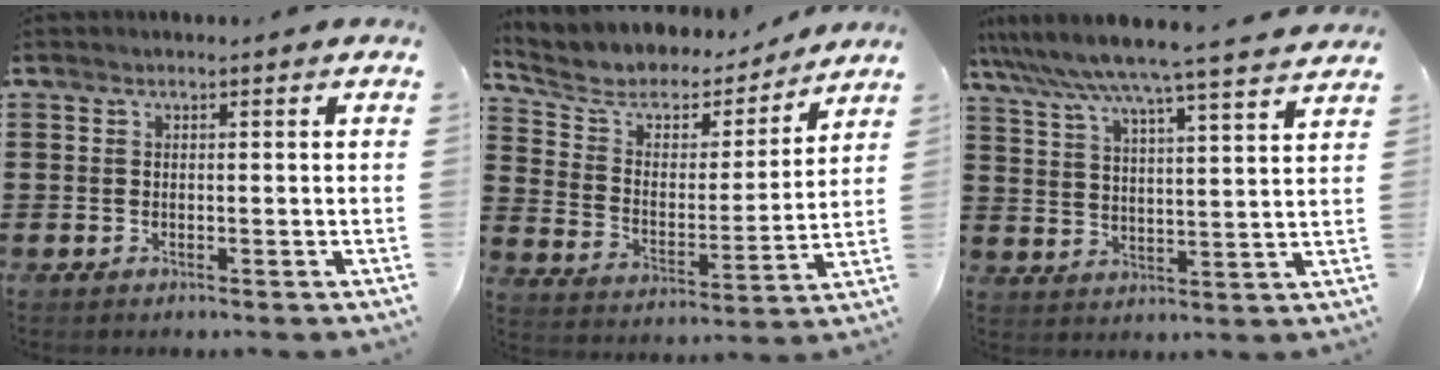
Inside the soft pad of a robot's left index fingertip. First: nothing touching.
{"total": 6.0, "force": [4.5, 3.3, 2.2], "torque": [-0.076, -0.027, 0.072]}
{"total": 6.6, "force": [6.0, -1.0, 2.6], "torque": [-0.075, -0.046, 0.097]}